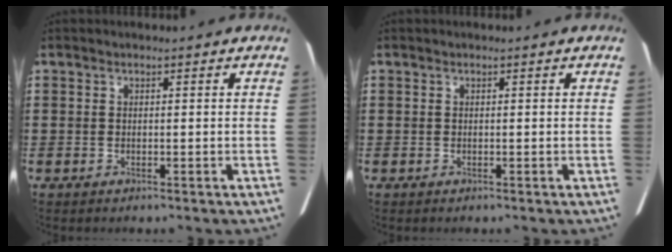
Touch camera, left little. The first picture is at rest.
{"total": 0.0}